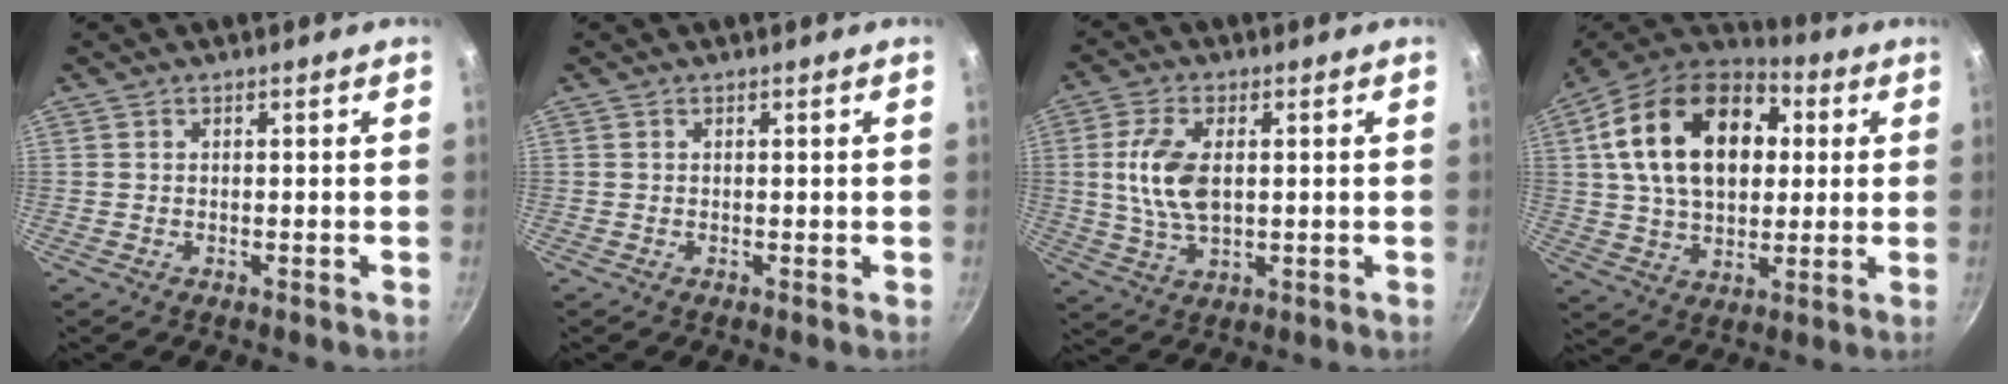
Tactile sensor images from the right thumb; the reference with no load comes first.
{"total": 0.0}
{"total": 9.9, "force": [1.3, 5.4, 8.3], "torque": [-0.161, 0.000, 0.025]}
{"total": 24.0, "force": [5.4, 15.7, 17.3], "torque": [-0.273, 0.016, 0.080]}